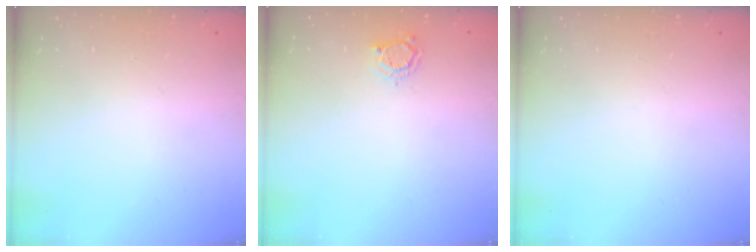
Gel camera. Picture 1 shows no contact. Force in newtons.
{"total": 3.7, "press": 3.6, "slide": 0.4}
{"total": 0.0}